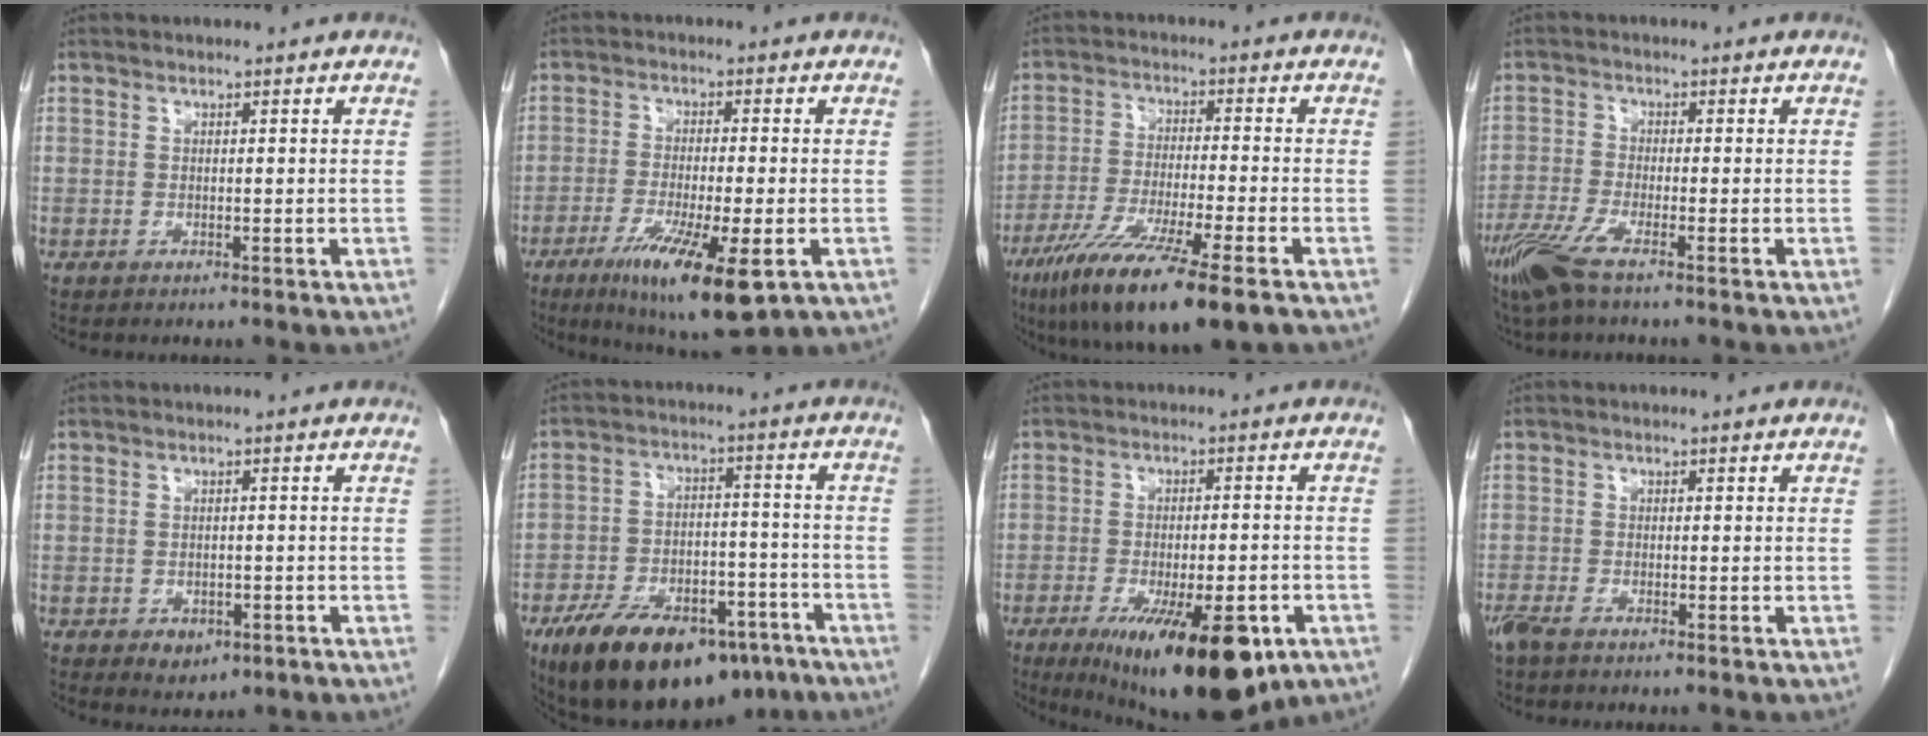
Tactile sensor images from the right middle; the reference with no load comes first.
{"total": 12.3, "force": [-5.8, 1.8, 10.7], "torque": [-0.183, -0.033, -0.089]}
{"total": 14.7, "force": [-9.2, 0.7, 11.5], "torque": [-0.205, -0.043, -0.157]}
{"total": 5.9, "force": [-3.9, 0.6, 4.4], "torque": [-0.100, -0.015, -0.080]}
{"total": 3.0, "force": [-1.3, 2.1, 1.7], "torque": [-0.020, 0.000, -0.005]}
{"total": 19.8, "force": [-13.5, 8.9, 11.4], "torque": [-0.179, 0.015, -0.210]}
{"total": 17.4, "force": [-9.0, 5.1, 14.0], "torque": [-0.183, -0.026, -0.125]}
{"total": 2.3, "force": [-1.7, 0.4, 1.4], "torque": [-0.031, -0.005, -0.036]}